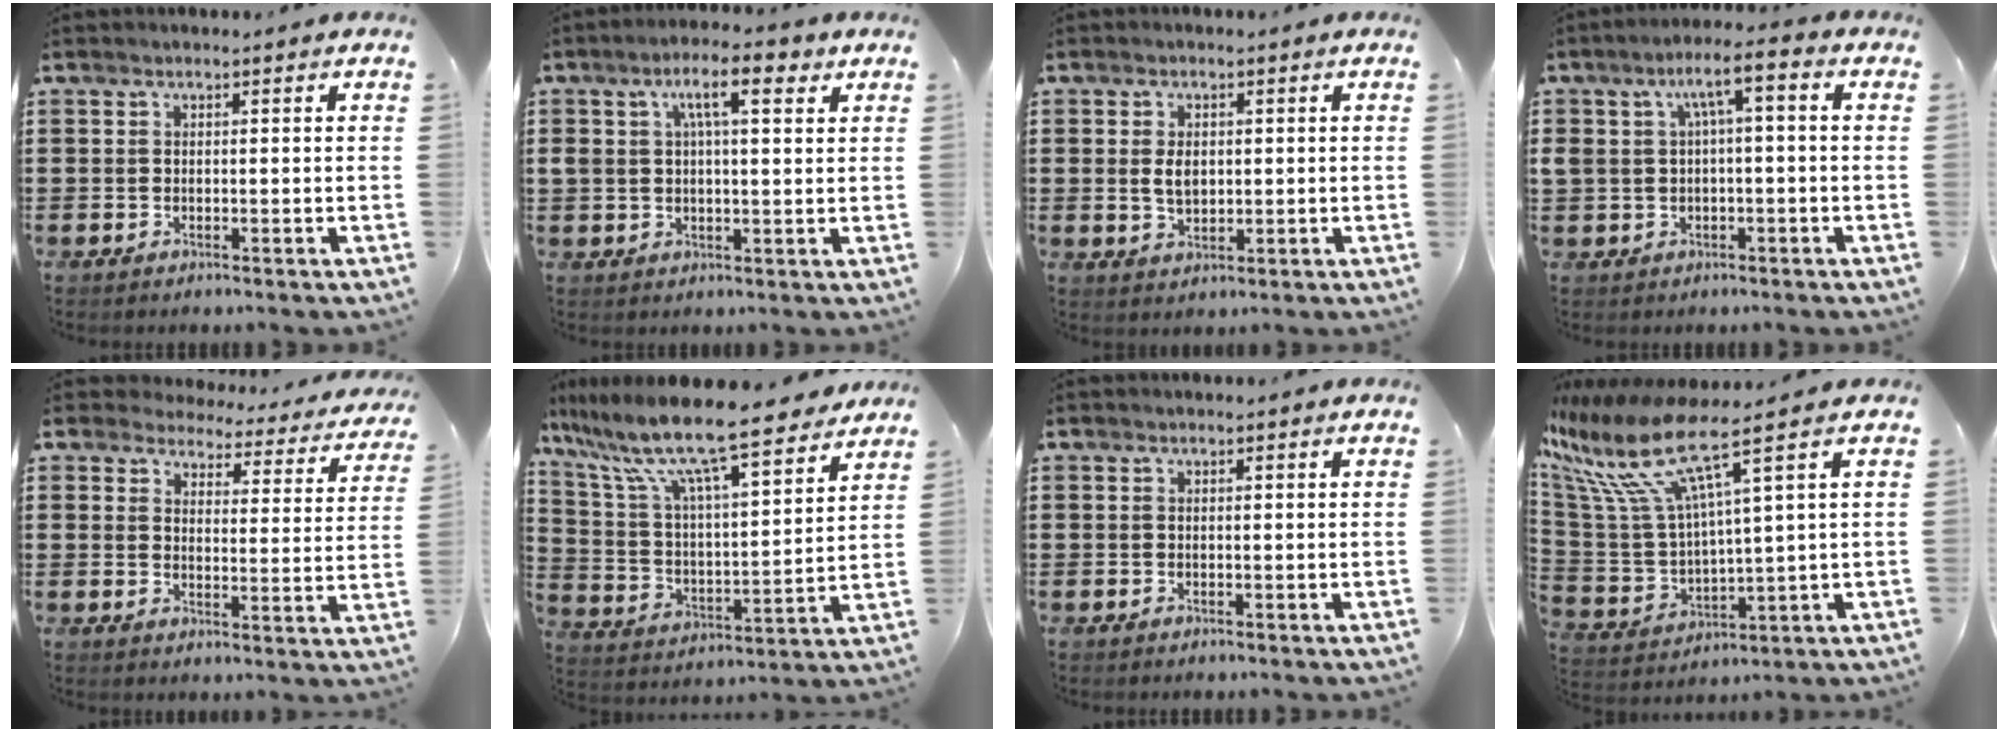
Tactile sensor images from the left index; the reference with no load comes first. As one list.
[{"total": 8.1, "force": [3.8, 2.6, 6.7], "torque": [-0.126, 0.008, 0.057]}, {"total": 3.2, "force": [0.4, 2.0, 2.6], "torque": [-0.045, 0.003, 0.005]}, {"total": 5.3, "force": [0.2, 1.6, 5.0], "torque": [-0.098, 0.017, -0.003]}, {"total": 4.0, "force": [3.9, 0.8, 0.4], "torque": [-0.032, -0.027, 0.065]}, {"total": 11.1, "force": [9.6, 0.4, 5.6], "torque": [-0.148, -0.062, 0.159]}, {"total": 0.0}, {"total": 11.8, "force": [6.6, 2.6, 9.4], "torque": [-0.231, -0.039, 0.105]}]